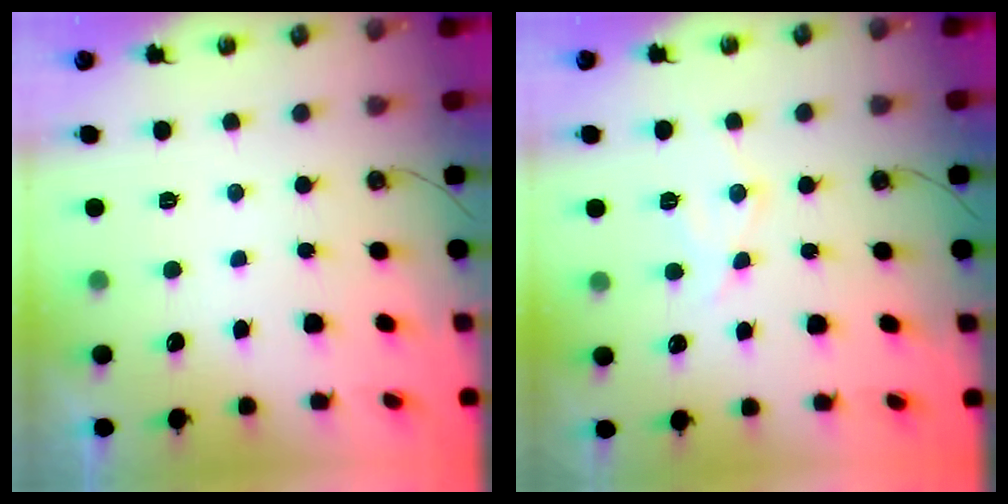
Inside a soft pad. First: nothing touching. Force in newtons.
{"total": 9.5, "press": 9.5, "slide": 0.7}